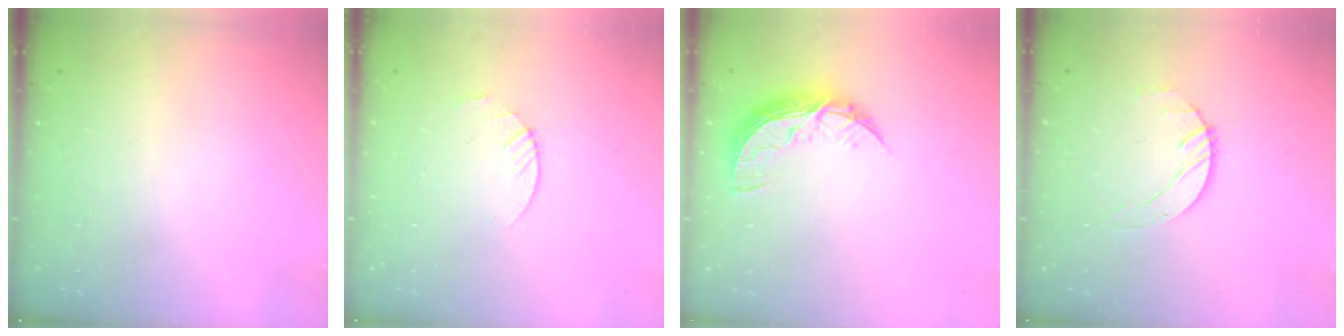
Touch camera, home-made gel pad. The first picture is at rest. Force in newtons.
{"total": 3.0, "press": 2.9, "slide": 0.3}
{"total": 9.1, "press": 9.1, "slide": 0.4}
{"total": 2.0, "press": 2.0, "slide": 0.3}